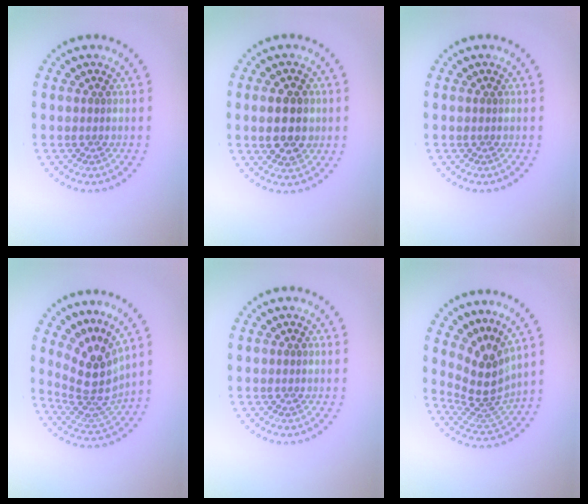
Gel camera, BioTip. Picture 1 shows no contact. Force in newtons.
{"total": 4.5, "press": 4.5, "slide": 0.2}
{"total": 0.0}
{"total": 4.4, "press": 3.2, "slide": 2.9}
{"total": 0.0}
{"total": 4.0, "press": 2.7, "slide": 2.9}